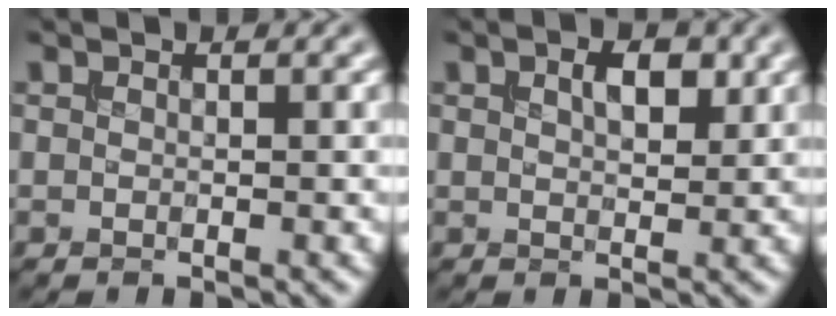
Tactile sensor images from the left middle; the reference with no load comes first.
{"total": 2.6, "force": [1.0, 1.3, 2.0], "torque": [-0.036, 0.003, 0.019]}